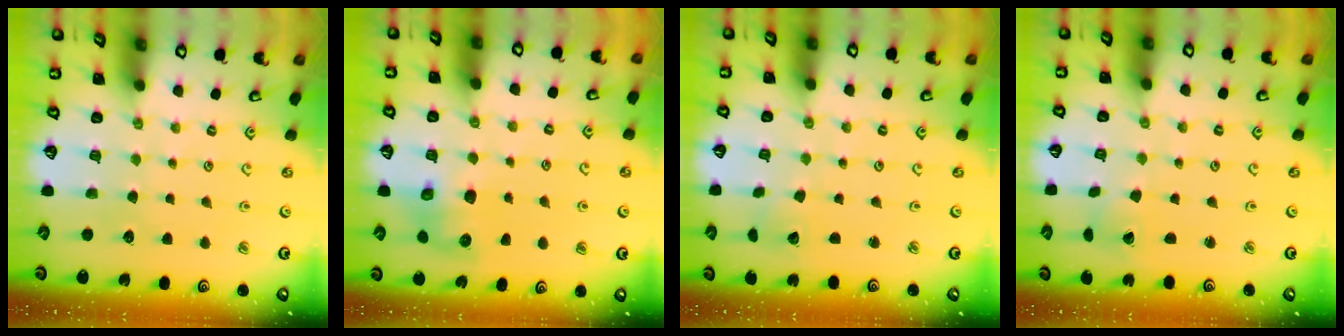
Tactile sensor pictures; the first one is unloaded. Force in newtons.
{"total": 7.4, "press": 7.3, "slide": 1.2}
{"total": 2.0, "press": 2.0, "slide": 0.2}
{"total": 1.6, "press": 1.6, "slide": 0.1}